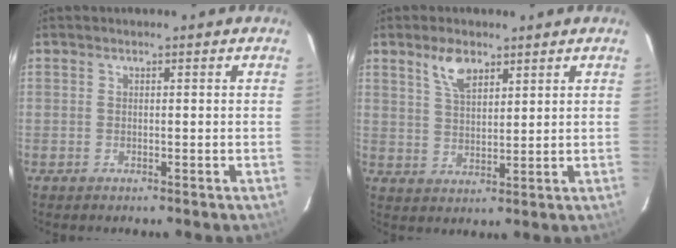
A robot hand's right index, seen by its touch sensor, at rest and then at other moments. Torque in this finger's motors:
{"motor_torque": [0.14, 0.07, 0.12, 0.08]}